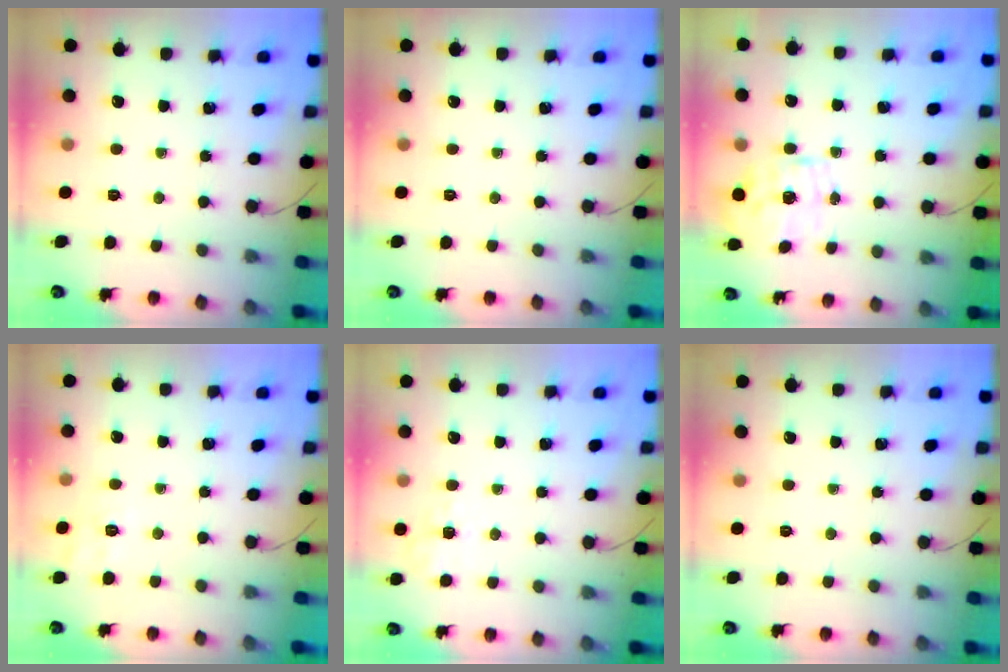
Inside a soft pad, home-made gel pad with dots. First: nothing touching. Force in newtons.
{"total": 0.0}
{"total": 1.6, "press": 1.4, "slide": 0.8}
{"total": 2.9, "press": 2.1, "slide": 2.0}
{"total": 3.6, "press": 3.2, "slide": 1.8}
{"total": 0.0}